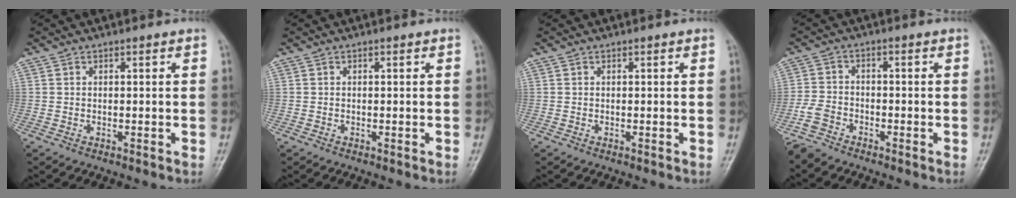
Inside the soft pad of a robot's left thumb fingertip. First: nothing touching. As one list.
[{"total": 0.0}, {"total": 0.0}, {"total": 4.0, "force": [-3.5, 1.8, 0.9], "torque": [-0.023, 0.003, -0.079]}]